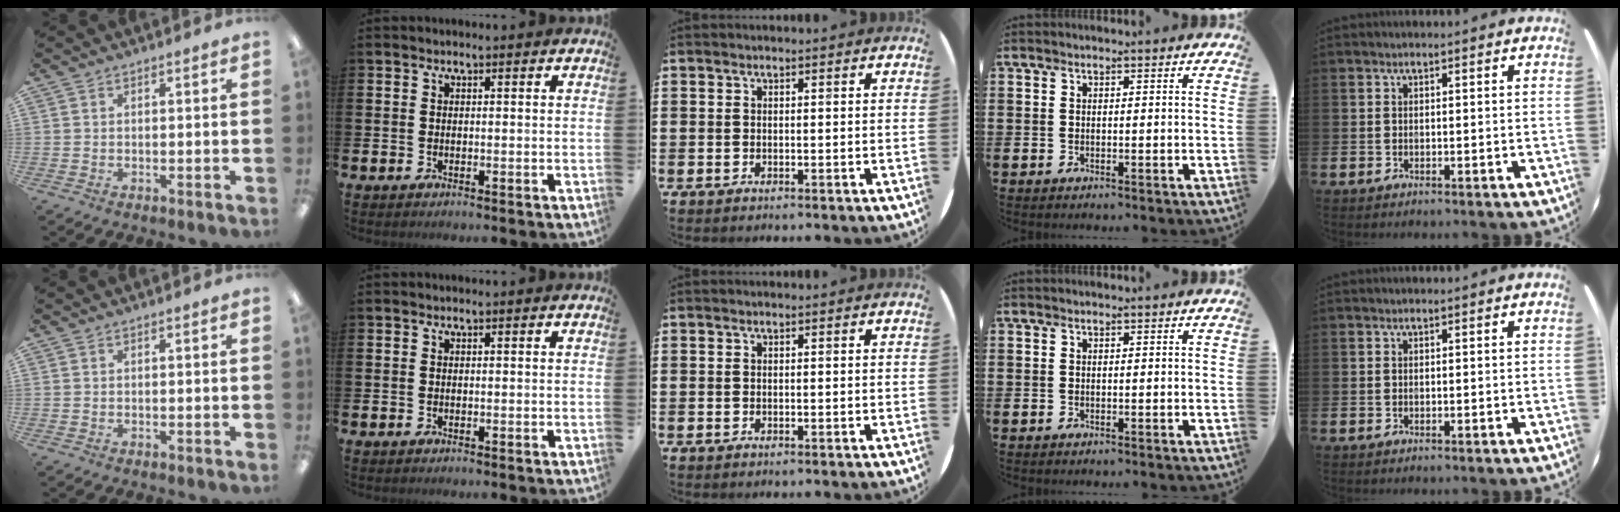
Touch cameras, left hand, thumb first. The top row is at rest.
{}